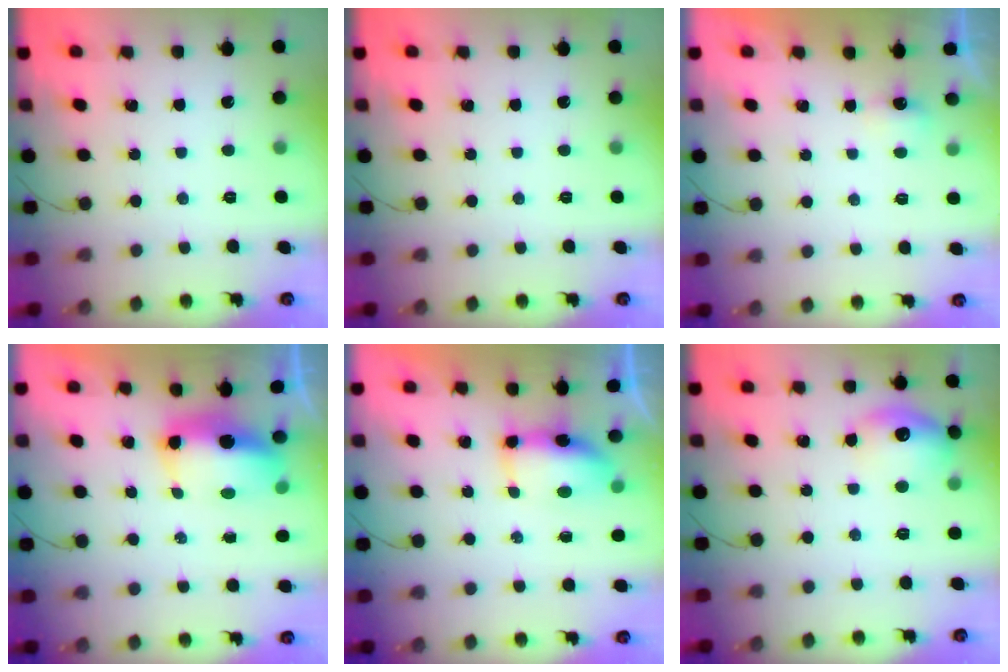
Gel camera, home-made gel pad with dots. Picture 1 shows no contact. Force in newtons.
{"total": 0.0}
{"total": 2.4, "press": 2.3, "slide": 0.6}
{"total": 8.5, "press": 8.3, "slide": 1.7}
{"total": 7.0, "press": 6.9, "slide": 1.1}
{"total": 12.5, "press": 12.4, "slide": 1.0}